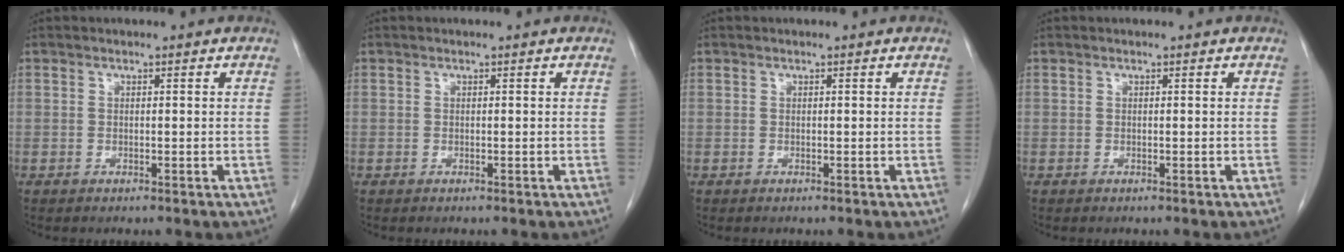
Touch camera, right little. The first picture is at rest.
{"total": 0.0}
{"total": 0.0}
{"total": 0.0}